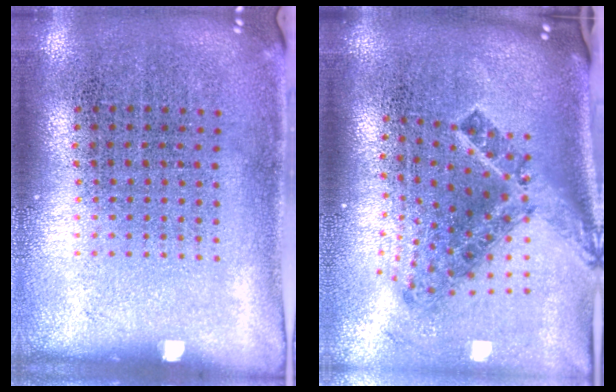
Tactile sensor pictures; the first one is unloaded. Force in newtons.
{"total": 2.2, "press": 1.3, "slide": 1.7}